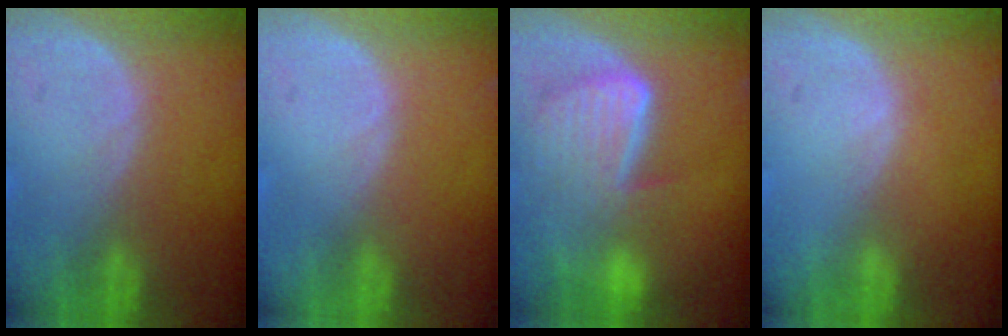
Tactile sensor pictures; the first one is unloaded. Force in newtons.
{"total": 0.0}
{"total": 9.1, "press": 8.0, "slide": 4.5}
{"total": 0.0}